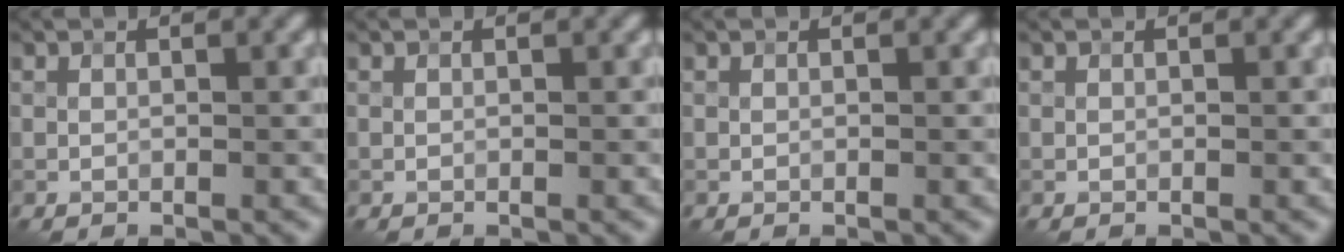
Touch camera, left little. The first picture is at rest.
{"total": 0.0}
{"total": 0.0}
{"total": 0.0}